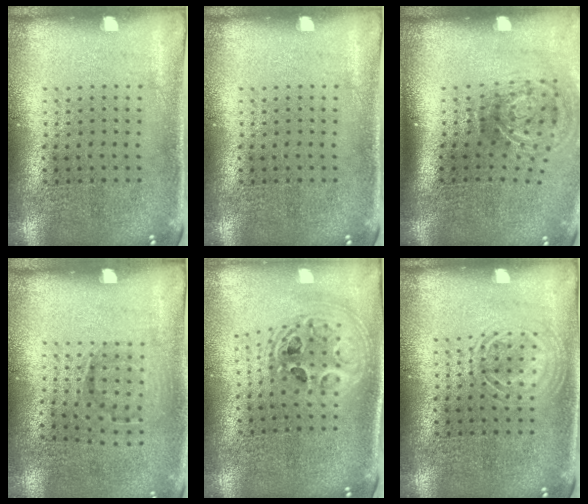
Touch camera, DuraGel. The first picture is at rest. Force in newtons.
{"total": 0.0}
{"total": 2.0, "press": 1.2, "slide": 1.6}
{"total": 0.9, "press": 0.6, "slide": 0.7}
{"total": 2.1, "press": 1.7, "slide": 1.3}
{"total": 2.0, "press": 1.9, "slide": 0.3}